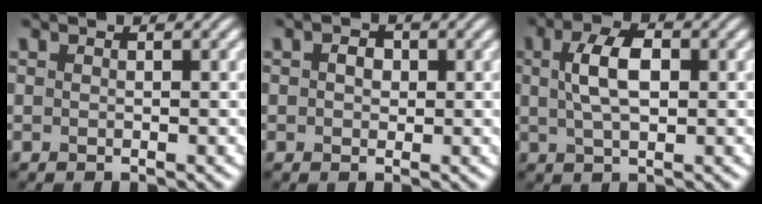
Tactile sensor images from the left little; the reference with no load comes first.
{"total": 1.6, "force": [0.3, 1.2, 0.9], "torque": [-0.013, 0.003, -0.001]}
{"total": 4.4, "force": [0.8, 2.1, 3.7], "torque": [-0.077, 0.006, 0.012]}